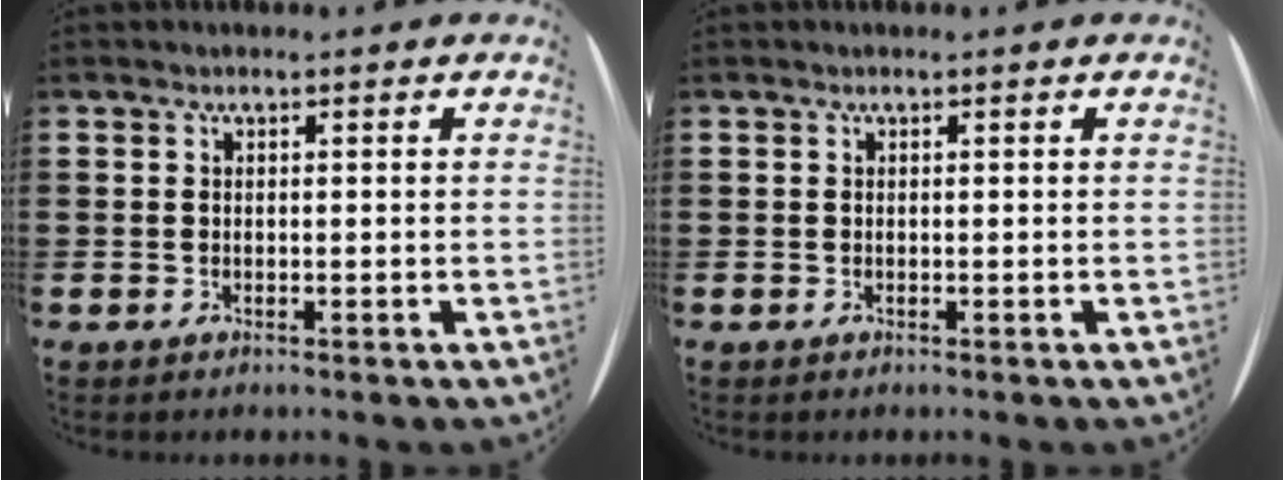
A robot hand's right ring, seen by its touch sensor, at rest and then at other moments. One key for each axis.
{"total": 0.0}